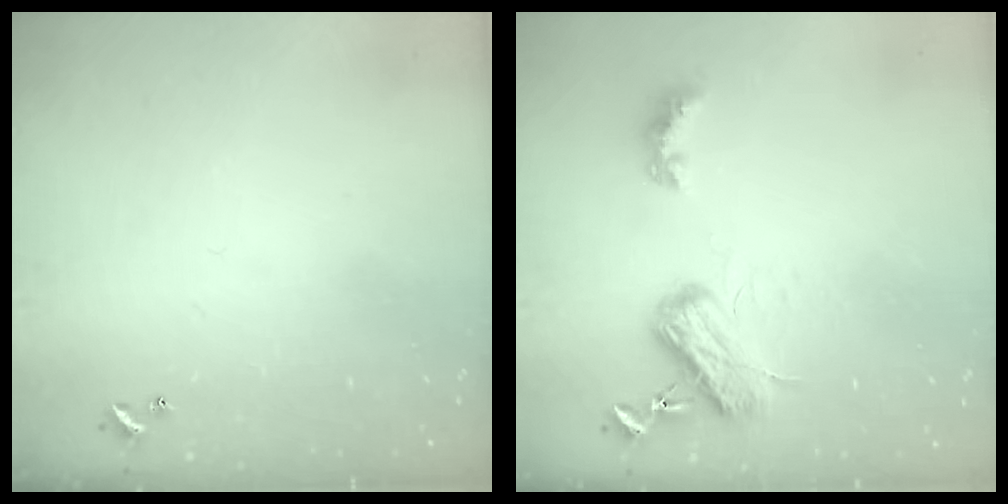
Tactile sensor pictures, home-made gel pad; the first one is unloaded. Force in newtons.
{"total": 5.3, "press": 5.2, "slide": 0.8}